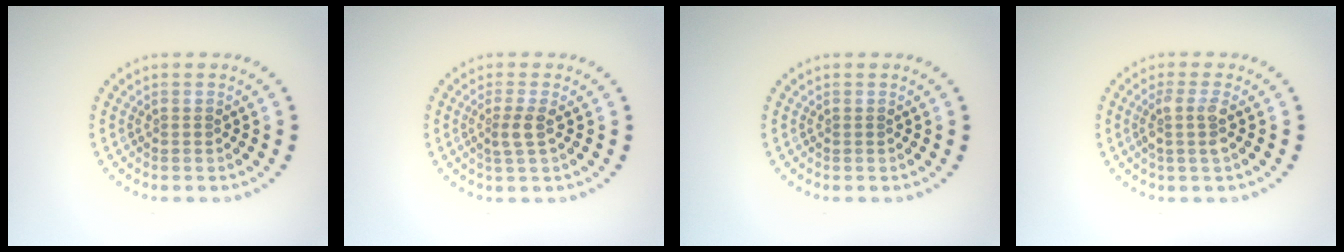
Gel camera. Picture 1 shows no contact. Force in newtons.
{"total": 1.8, "press": 1.4, "slide": 1.0}
{"total": 0.0}
{"total": 2.1, "press": 1.6, "slide": 1.3}